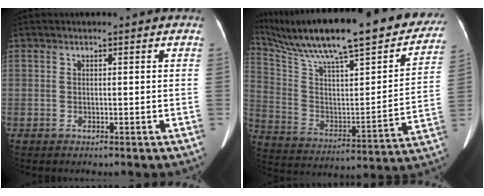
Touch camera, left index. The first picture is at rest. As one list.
[{"total": 34.0, "force": [27.7, 6.3, 18.6], "torque": [-0.319, -0.026, 0.396]}]